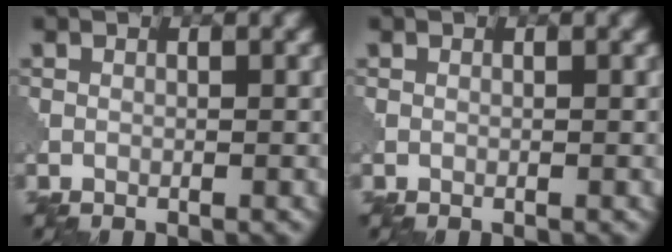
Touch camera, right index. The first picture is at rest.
{"total": 0.0}